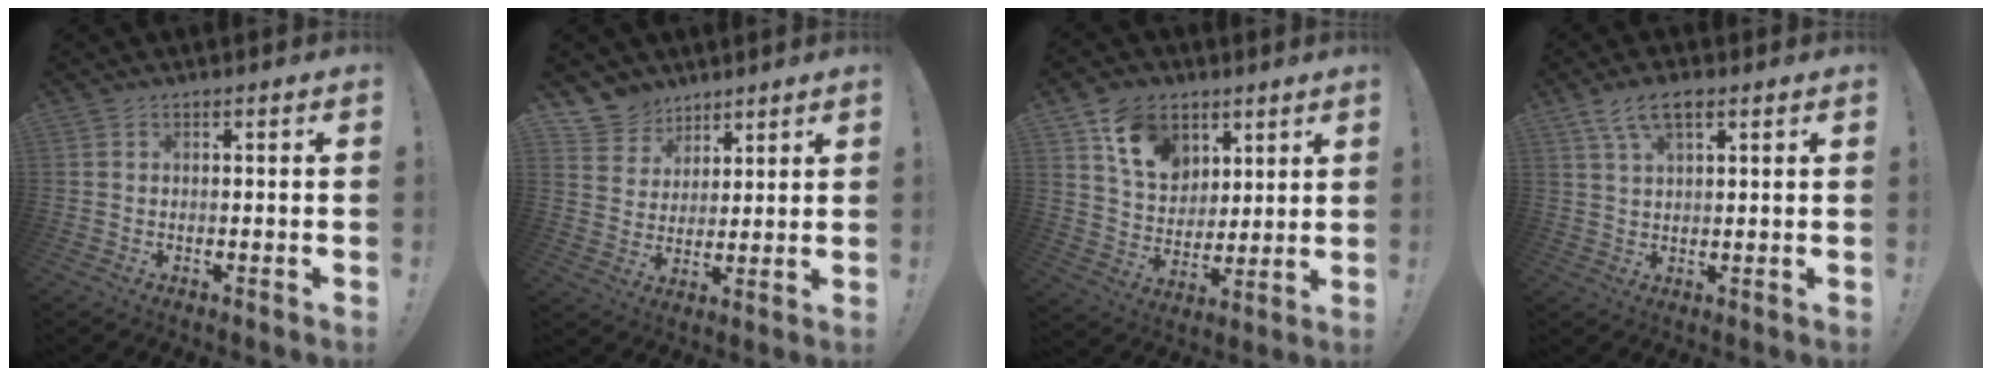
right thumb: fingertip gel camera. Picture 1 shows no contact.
{"total": 9.0, "force": [6.7, 6.0, 0.7], "torque": [-0.026, -0.054, 0.135]}
{"total": 14.3, "force": [7.6, 10.6, 5.9], "torque": [-0.101, -0.032, 0.151]}
{"total": 7.4, "force": [4.0, 3.1, 5.4], "torque": [-0.098, -0.004, 0.074]}